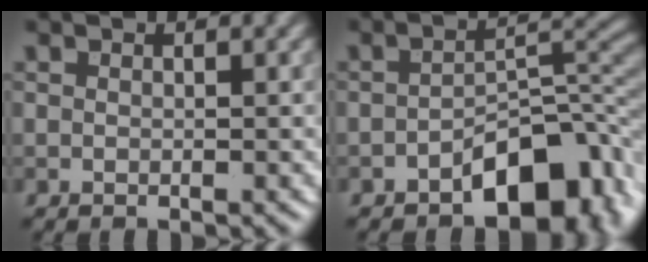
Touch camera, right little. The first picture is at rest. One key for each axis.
{"total": 6.9, "fx": -3.6, "fy": 3.4, "fz": 4.8, "tx": -0.054, "ty": 0.011, "tz": -0.063}